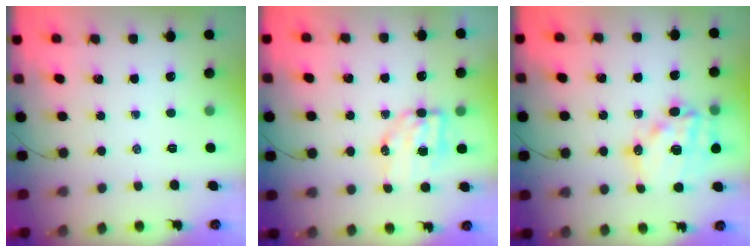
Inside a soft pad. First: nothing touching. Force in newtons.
{"total": 7.8, "press": 7.8, "slide": 1.1}
{"total": 16.3, "press": 15.9, "slide": 3.7}